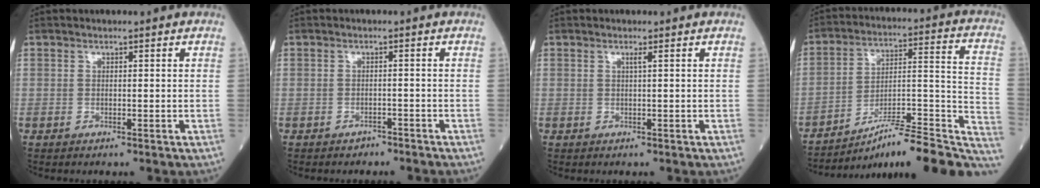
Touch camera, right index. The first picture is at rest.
{"total": 1.4, "force": [-1.3, 0.5, 0.2], "torque": [-0.006, 0.002, -0.020]}
{"total": 0.6, "force": [0.2, -0.2, 0.5], "torque": [-0.015, -0.002, 0.007]}
{"total": 20.9, "force": [-17.0, 1.7, 12.1], "torque": [-0.115, 0.032, -0.255]}